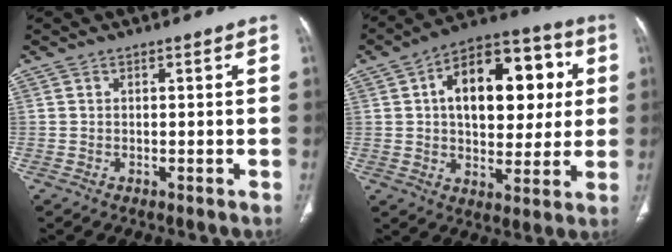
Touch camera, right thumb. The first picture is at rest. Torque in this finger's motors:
{"motor_torque": [-0.53, 1.42, 0.47, -0.04, 0.14]}